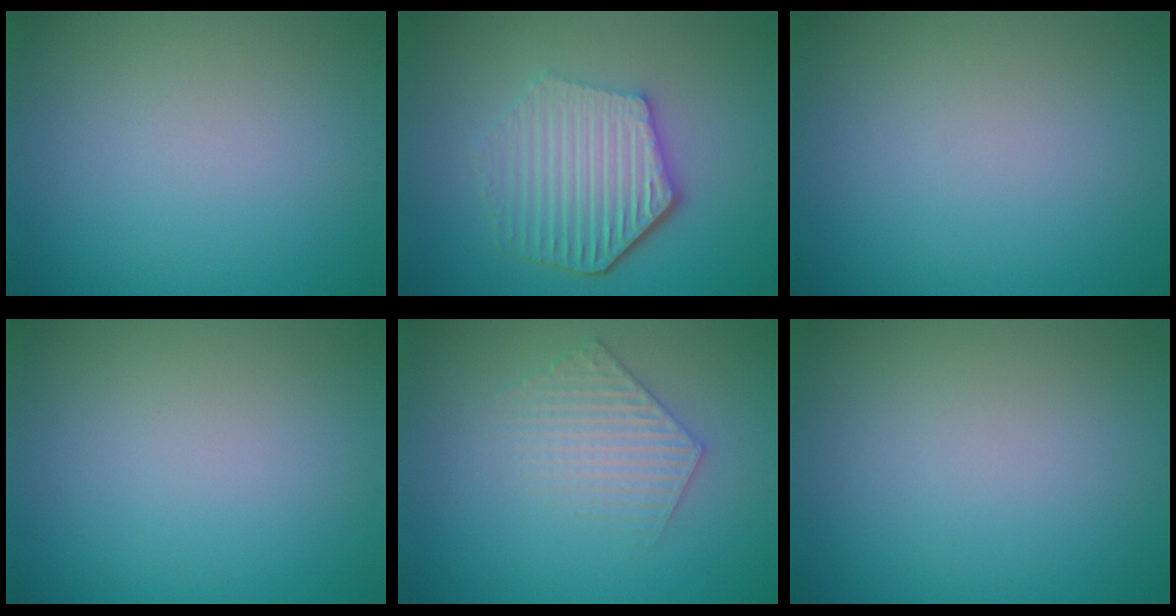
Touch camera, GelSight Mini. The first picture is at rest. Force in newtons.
{"total": 6.0, "press": 4.5, "slide": 4.0}
{"total": 0.0}
{"total": 0.0}
{"total": 2.9, "press": 2.9, "slide": 0.5}
{"total": 0.0}